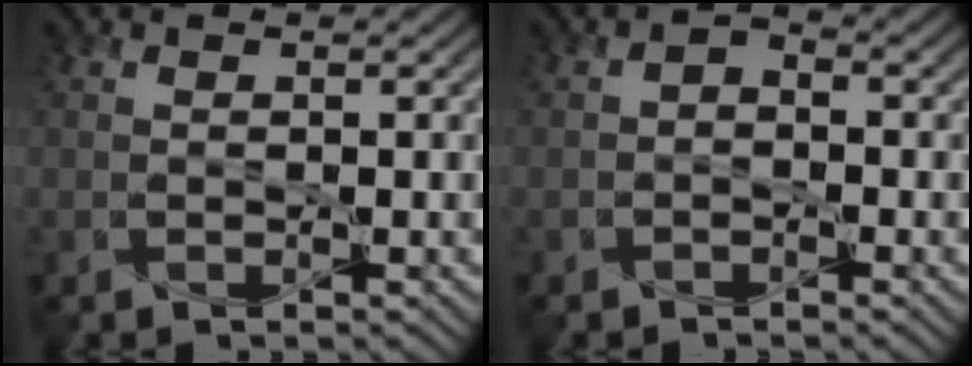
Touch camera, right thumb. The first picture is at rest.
{"total": 1.5, "force": [-0.8, 1.1, 0.8], "torque": [-0.014, 0.002, -0.020]}